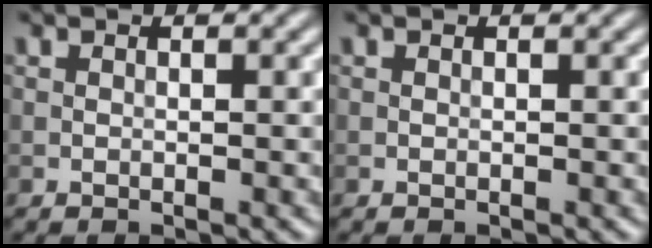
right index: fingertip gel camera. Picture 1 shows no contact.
{"total": 0.0}